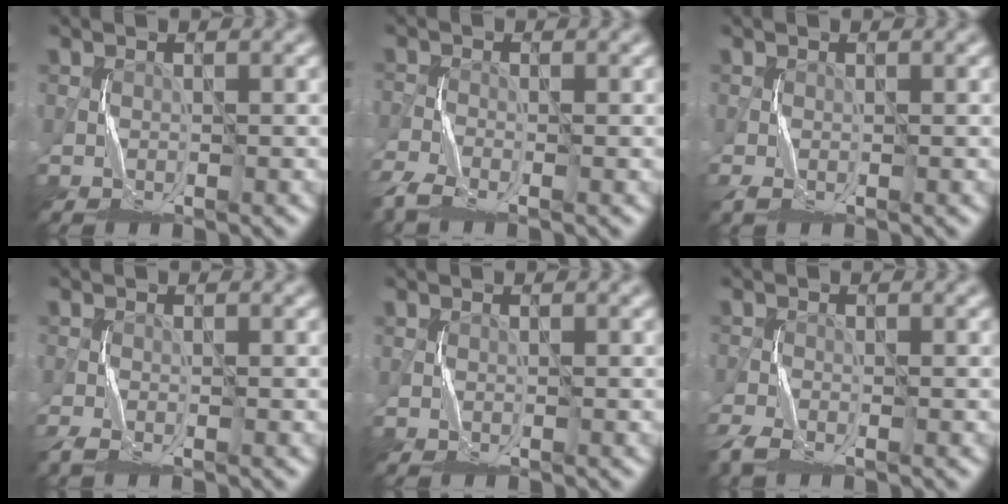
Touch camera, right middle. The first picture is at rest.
{"total": 3.5, "force": [-3.0, 0.8, 1.7], "torque": [-0.048, -0.011, -0.071]}
{"total": 1.3, "force": [-0.6, 0.5, 1.0], "torque": [-0.034, -0.003, -0.014]}
{"total": 2.0, "force": [-1.6, 0.5, 1.2], "torque": [-0.034, -0.007, -0.034]}
{"total": 0.0}
{"total": 3.0, "force": [-2.4, 0.9, 1.5], "torque": [-0.043, -0.008, -0.054]}